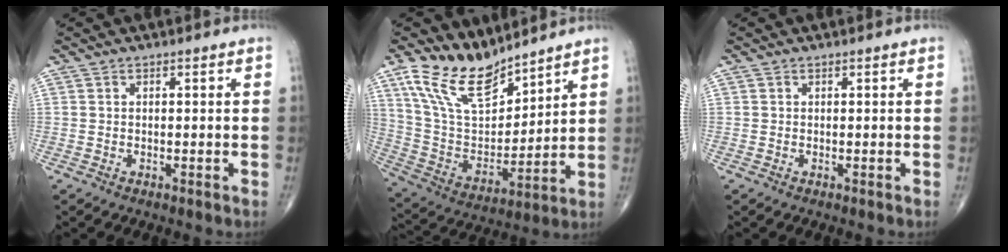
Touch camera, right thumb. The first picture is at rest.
{"total": 14.9, "force": [11.7, 6.1, 7.0], "torque": [-0.107, -0.064, 0.238]}
{"total": 0.0}